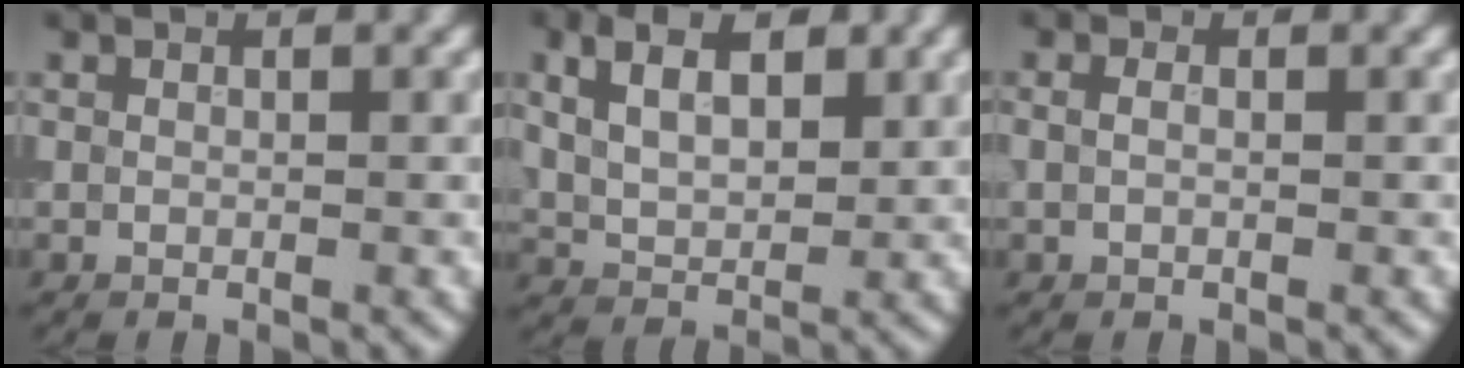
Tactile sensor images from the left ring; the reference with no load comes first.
{"total": 5.9, "force": [2.3, 3.5, 4.1], "torque": [-0.075, 0.010, 0.033]}
{"total": 1.5, "force": [0.5, 1.0, 1.1], "torque": [-0.017, 0.002, -0.010]}